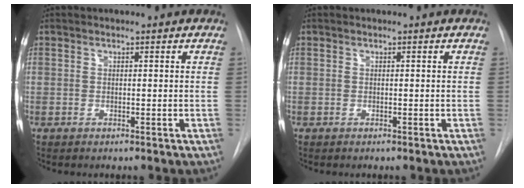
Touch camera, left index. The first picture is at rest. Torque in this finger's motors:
{"motor_torque": [0.00, 0.00, 0.00, 0.00]}